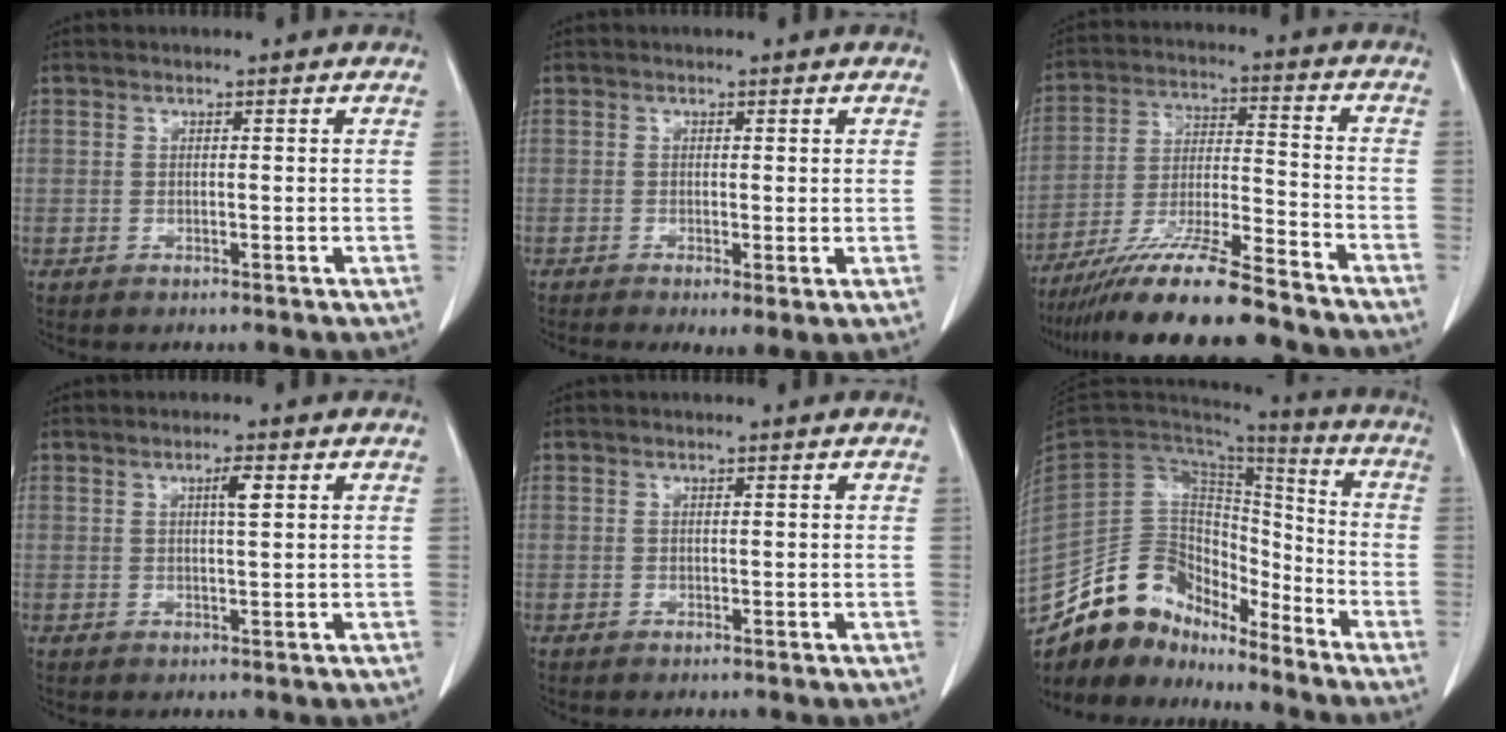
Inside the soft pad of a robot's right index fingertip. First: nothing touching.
{"total": 3.5, "force": [-1.2, 1.2, 3.1], "torque": [-0.046, -0.012, -0.017]}
{"total": 16.7, "force": [-14.0, 0.6, 9.2], "torque": [-0.180, -0.021, -0.245]}
{"total": 2.2, "force": [0.8, 0.1, 2.0], "torque": [-0.036, 0.000, 0.012]}
{"total": 0.0}
{"total": 15.4, "force": [-12.9, 7.0, 4.8], "torque": [-0.073, 0.060, -0.233]}